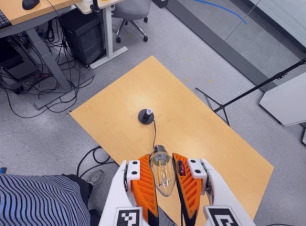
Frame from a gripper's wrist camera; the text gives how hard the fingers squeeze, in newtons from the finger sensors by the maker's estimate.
{"total": 21.4, "left": 24.4, "right": 18.3}